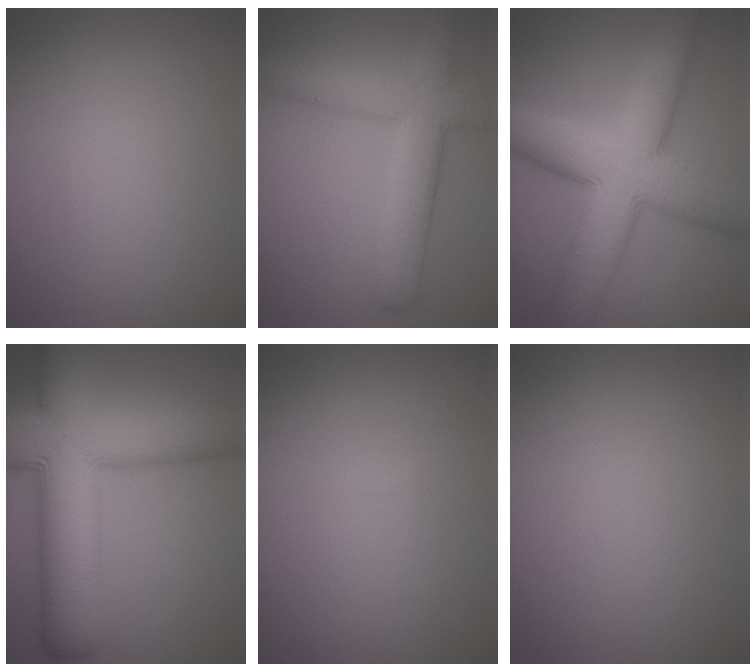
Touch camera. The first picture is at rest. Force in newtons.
{"total": 6.2, "press": 6.2, "slide": 0.3}
{"total": 10.9, "press": 10.9, "slide": 0.1}
{"total": 13.3, "press": 13.3, "slide": 0.3}
{"total": 0.0}
{"total": 0.0}